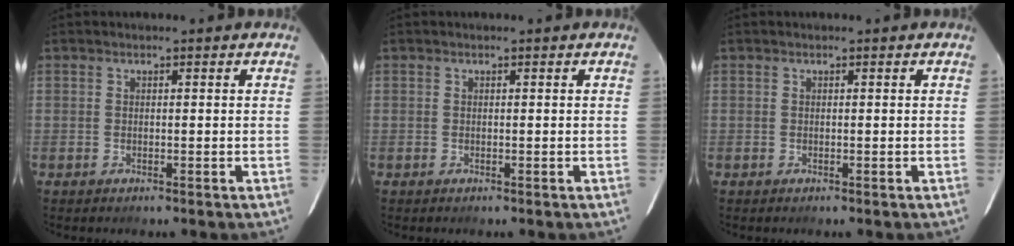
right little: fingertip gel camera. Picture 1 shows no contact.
{"total": 0.0}
{"total": 0.0}